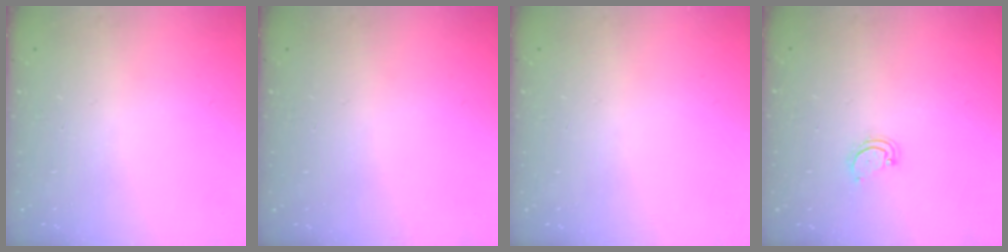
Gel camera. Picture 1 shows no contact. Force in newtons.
{"total": 0.0}
{"total": 0.0}
{"total": 3.6, "press": 3.5, "slide": 0.4}